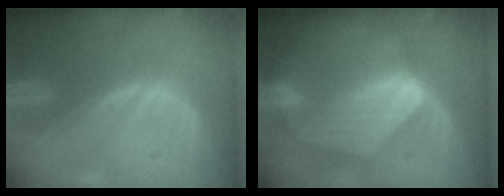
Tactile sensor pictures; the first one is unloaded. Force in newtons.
{"total": 8.1, "press": 7.7, "slide": 2.5}